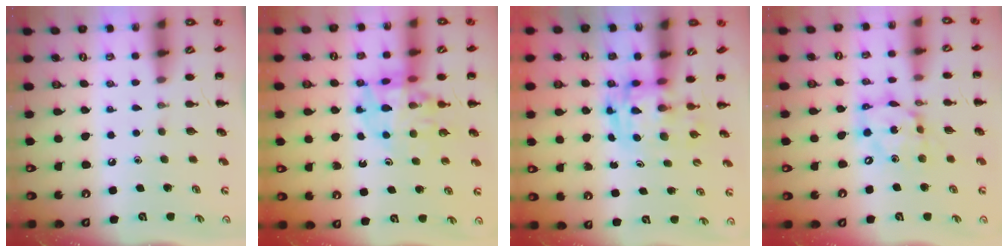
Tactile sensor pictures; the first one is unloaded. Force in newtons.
{"total": 11.6, "press": 11.2, "slide": 3.1}
{"total": 2.8, "press": 2.8, "slide": 0.5}
{"total": 12.8, "press": 12.4, "slide": 3.3}